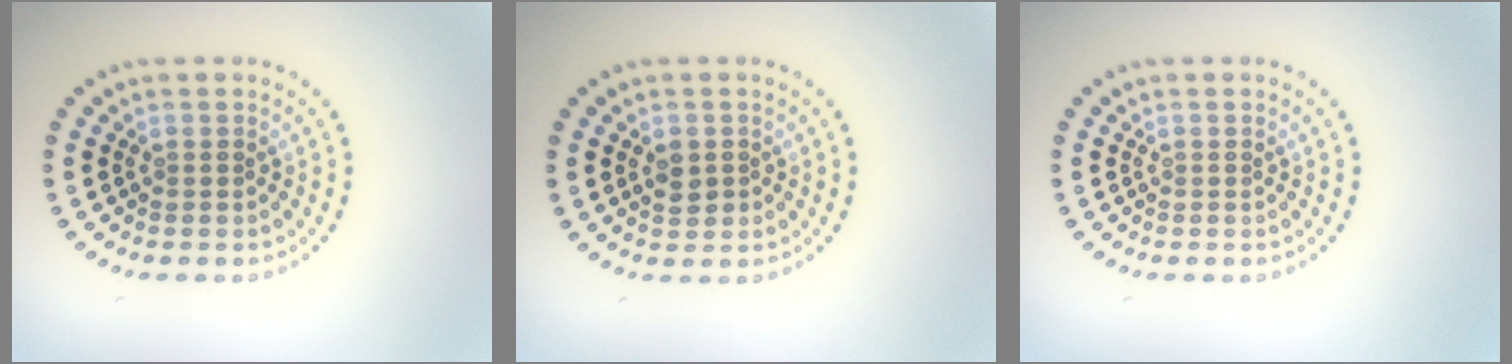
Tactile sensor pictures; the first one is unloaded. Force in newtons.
{"total": 1.7, "press": 1.7, "slide": 0.2}
{"total": 0.0}